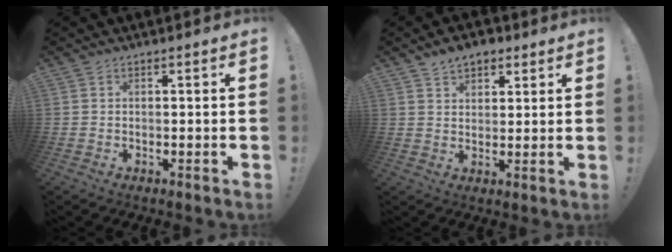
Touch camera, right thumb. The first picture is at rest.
{"total": 5.7, "force": [3.9, 3.6, 1.9], "torque": [-0.020, -0.014, 0.070]}